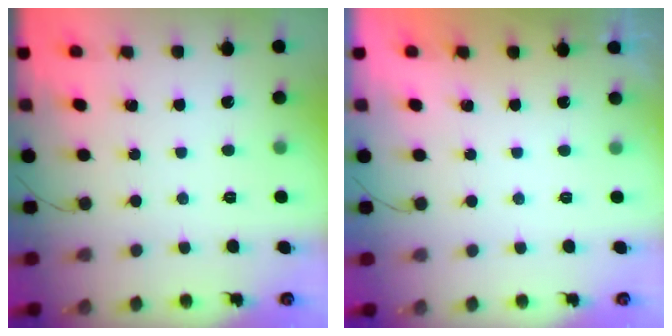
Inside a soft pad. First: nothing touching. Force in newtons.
{"total": 1.8, "press": 0.1, "slide": 1.8}